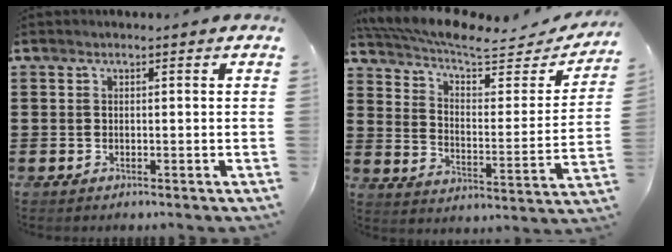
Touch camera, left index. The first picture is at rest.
{"total": 7.2, "force": [6.2, 1.3, 3.3], "torque": [-0.092, -0.044, 0.106]}